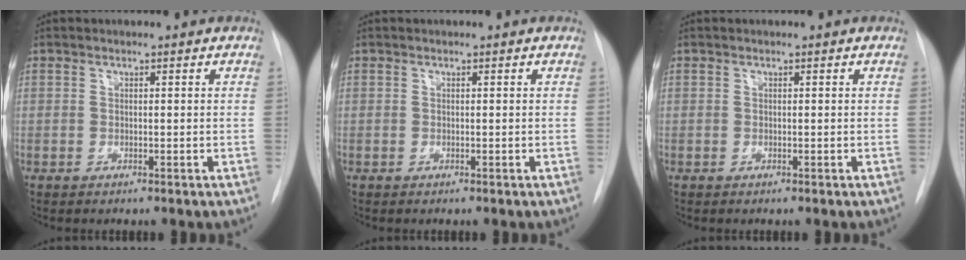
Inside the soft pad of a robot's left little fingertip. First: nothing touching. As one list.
[{"total": 0.0}, {"total": 0.0}]